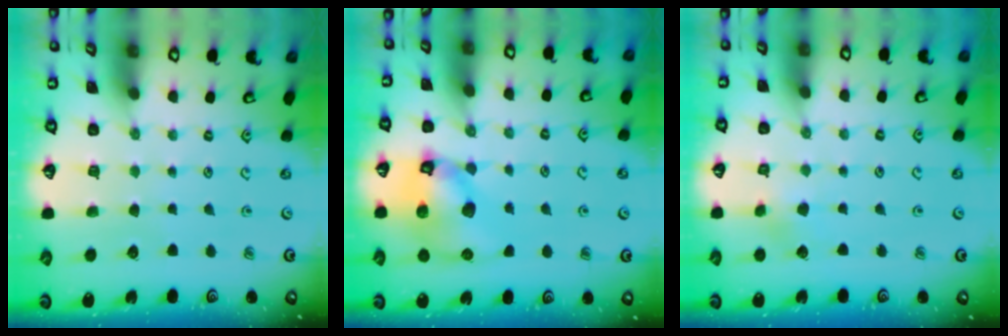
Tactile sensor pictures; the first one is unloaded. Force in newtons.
{"total": 12.0, "press": 11.9, "slide": 1.8}
{"total": 3.4, "press": 3.3, "slide": 0.9}